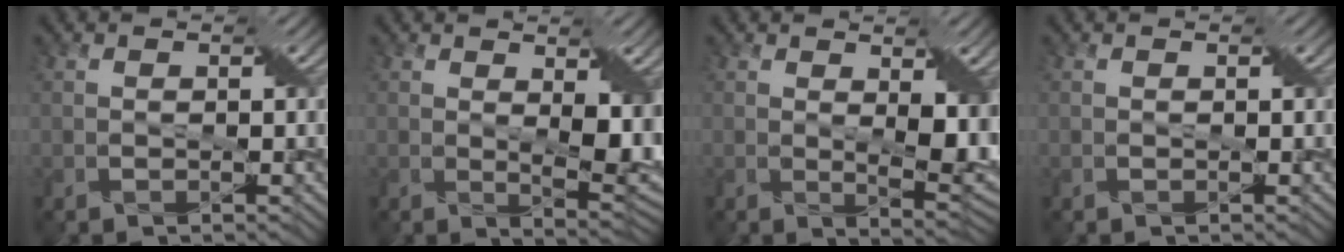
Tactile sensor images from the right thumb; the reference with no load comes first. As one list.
[{"total": 6.6, "force": [1.3, 2.8, 5.8], "torque": [-0.098, -0.012, 0.029]}, {"total": 6.4, "force": [1.2, 2.8, 5.6], "torque": [-0.094, -0.012, 0.028]}, {"total": 0.0}]